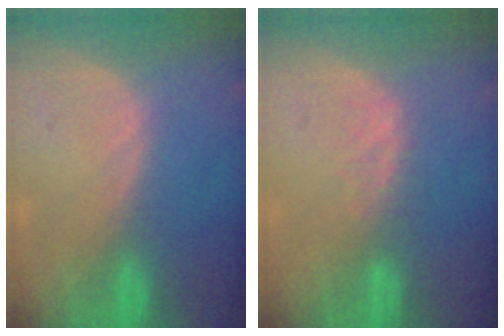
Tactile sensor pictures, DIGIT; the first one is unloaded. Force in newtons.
{"total": 2.3, "press": 2.3, "slide": 0.5}